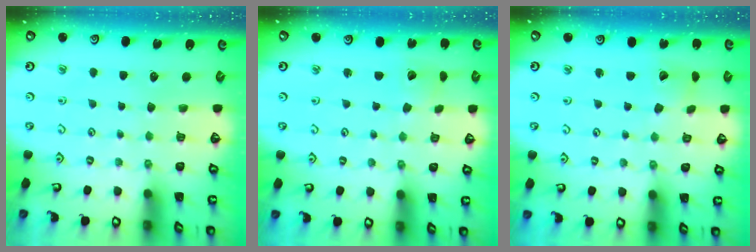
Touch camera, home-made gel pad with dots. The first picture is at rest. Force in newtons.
{"total": 2.3, "press": 2.3, "slide": 0.3}
{"total": 3.7, "press": 3.7, "slide": 0.5}